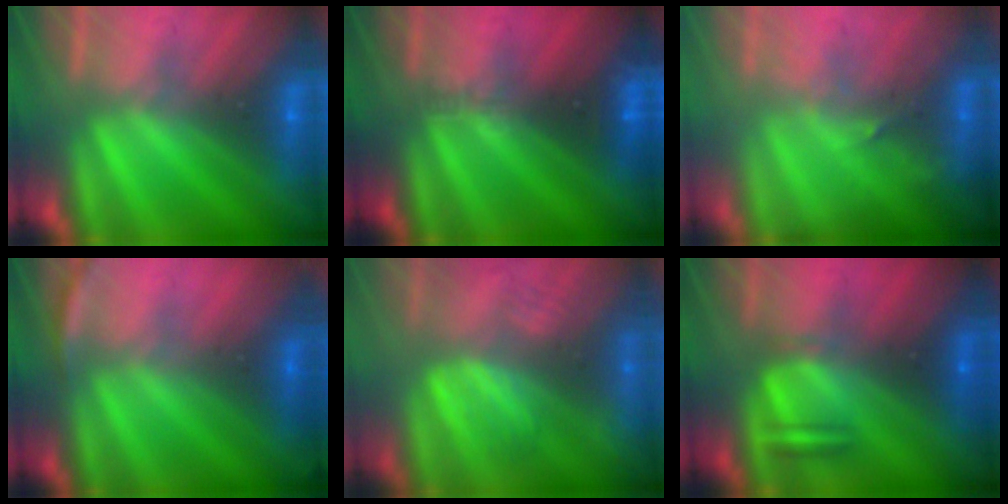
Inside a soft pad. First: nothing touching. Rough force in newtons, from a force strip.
{"total": 2.9}
{"total": 2.9}
{"total": 2.8}
{"total": 4.7}
{"total": 3.2}